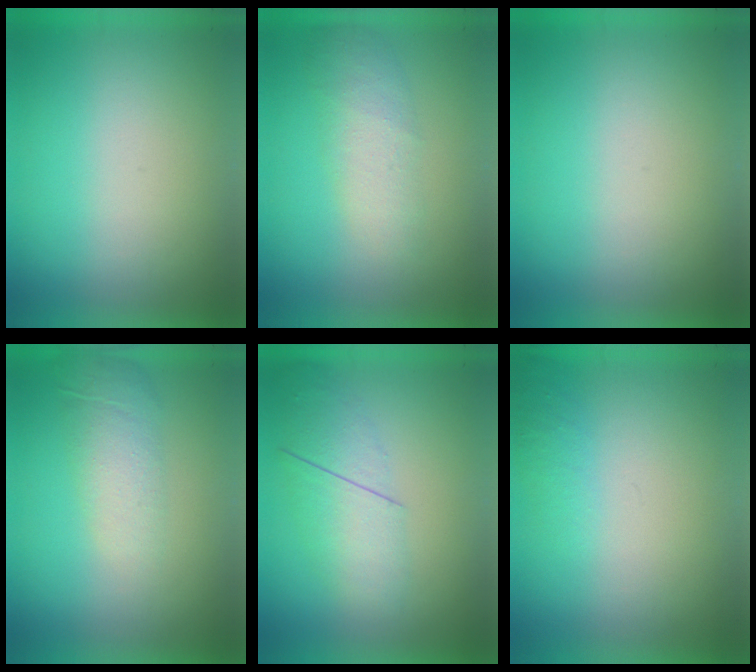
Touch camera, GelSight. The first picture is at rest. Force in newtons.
{"total": 2.3}
{"total": 0.0}
{"total": 1.0}
{"total": 2.4}
{"total": 1.1}